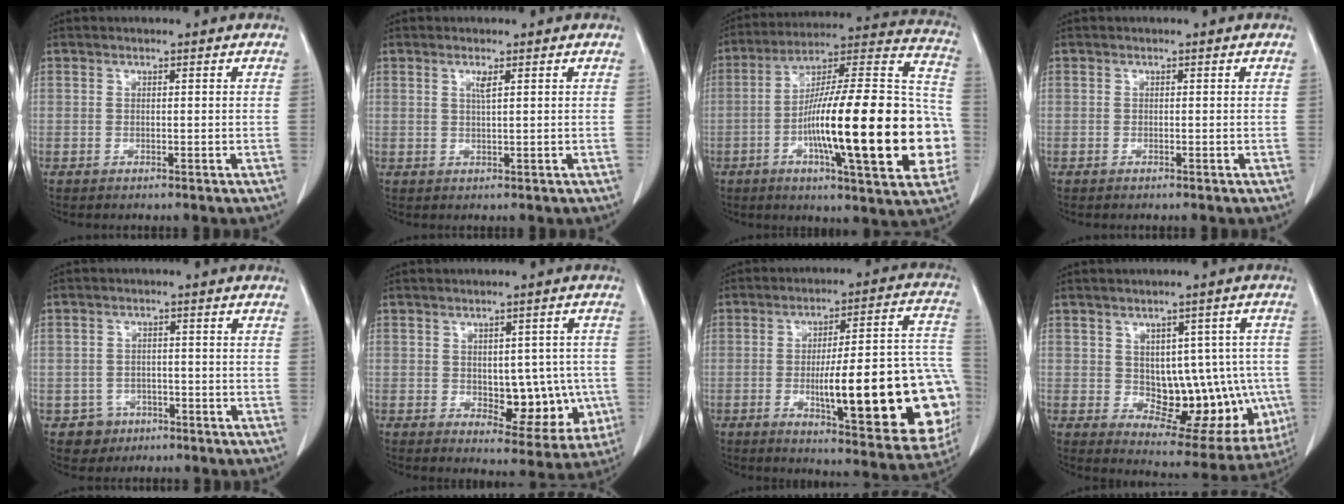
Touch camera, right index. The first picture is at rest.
{"total": 1.5, "force": [0.7, -0.1, 1.3], "torque": [-0.028, -0.002, 0.013]}
{"total": 28.5, "force": [-5.9, 4.3, 27.5], "torque": [-0.362, 0.010, -0.097]}
{"total": 0.0}
{"total": 4.0, "force": [-2.0, 3.4, -0.1], "torque": [0.007, 0.016, -0.026]}
{"total": 9.5, "force": [-1.1, 5.2, 7.9], "torque": [-0.077, 0.008, 0.001]}
{"total": 25.5, "force": [-5.2, 5.0, 24.5], "torque": [-0.240, 0.020, -0.058]}
{"total": 14.6, "force": [-1.1, 7.8, 12.2], "torque": [-0.134, 0.019, 0.013]}